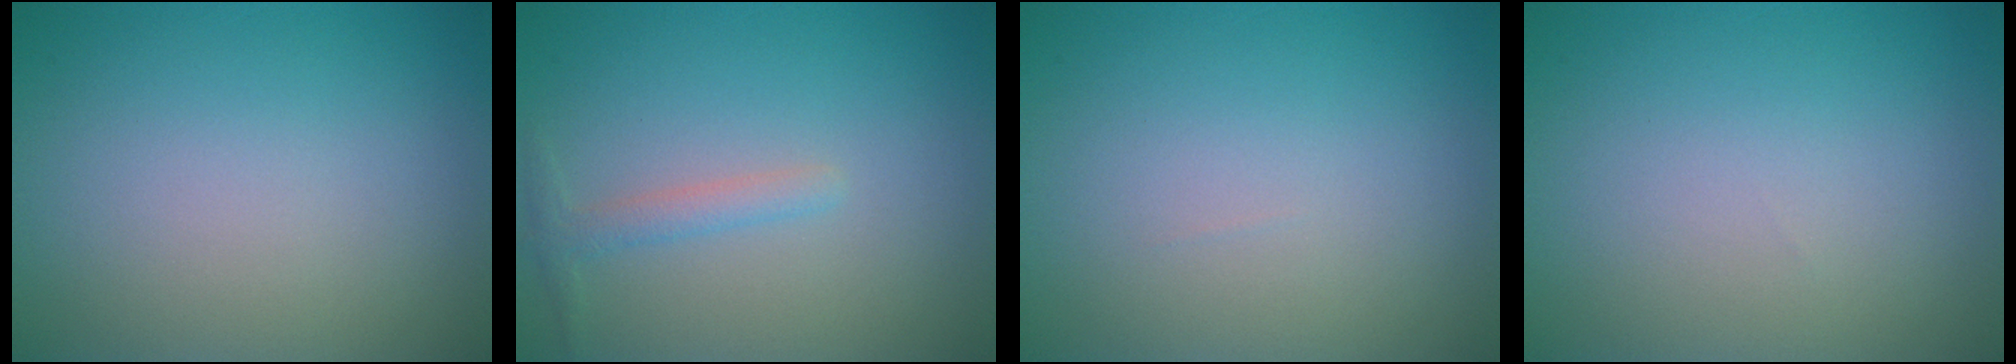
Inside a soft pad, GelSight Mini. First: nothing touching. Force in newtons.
{"total": 1.5, "press": 1.5, "slide": 0.0}
{"total": 0.0}
{"total": 0.0}